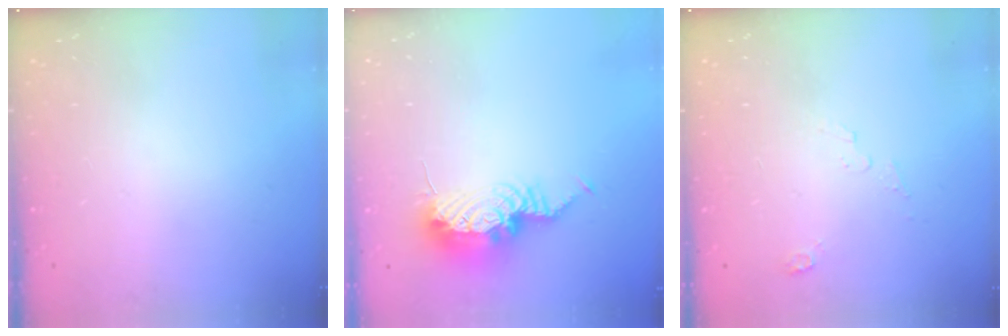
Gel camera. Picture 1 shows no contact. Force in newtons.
{"total": 11.1, "press": 11.0, "slide": 1.6}
{"total": 2.4, "press": 2.4, "slide": 0.3}